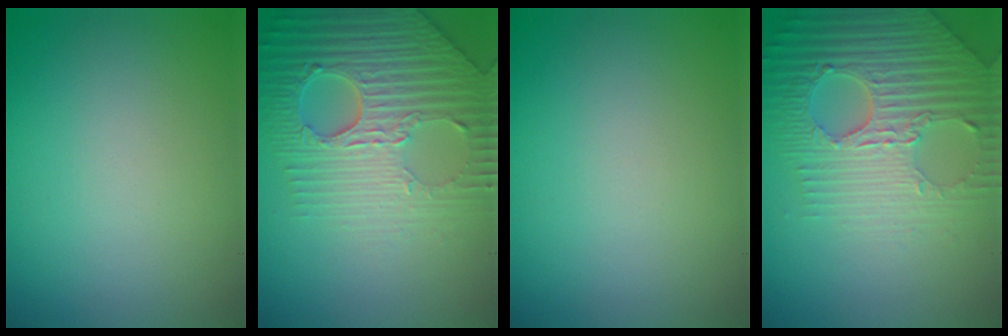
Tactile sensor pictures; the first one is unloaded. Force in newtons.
{"total": 6.2, "press": 5.2, "slide": 3.3}
{"total": 0.0}
{"total": 7.3, "press": 5.4, "slide": 4.9}